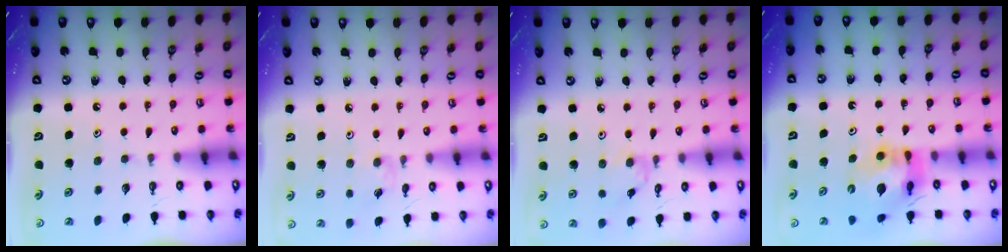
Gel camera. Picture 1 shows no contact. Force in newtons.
{"total": 3.4, "press": 3.4, "slide": 0.6}
{"total": 2.6, "press": 2.5, "slide": 0.5}
{"total": 12.3, "press": 12.2, "slide": 1.4}